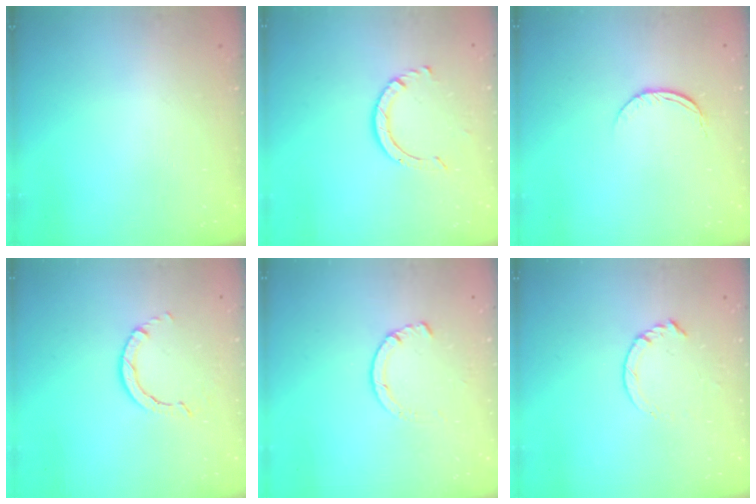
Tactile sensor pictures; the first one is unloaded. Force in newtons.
{"total": 3.9, "press": 3.9, "slide": 0.3}
{"total": 4.9, "press": 4.9, "slide": 0.5}
{"total": 2.8, "press": 2.8, "slide": 0.2}
{"total": 1.2, "press": 1.2, "slide": 0.3}
{"total": 4.7, "press": 4.7, "slide": 0.6}